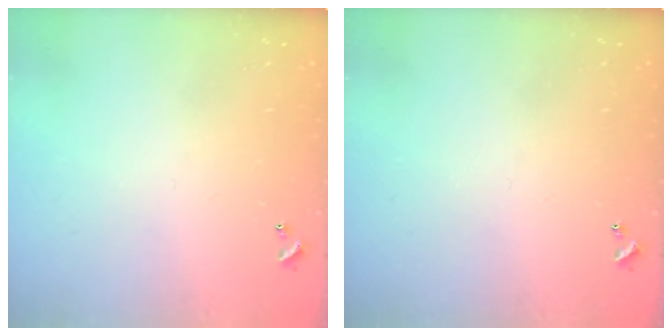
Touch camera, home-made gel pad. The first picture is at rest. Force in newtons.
{"total": 0.0}